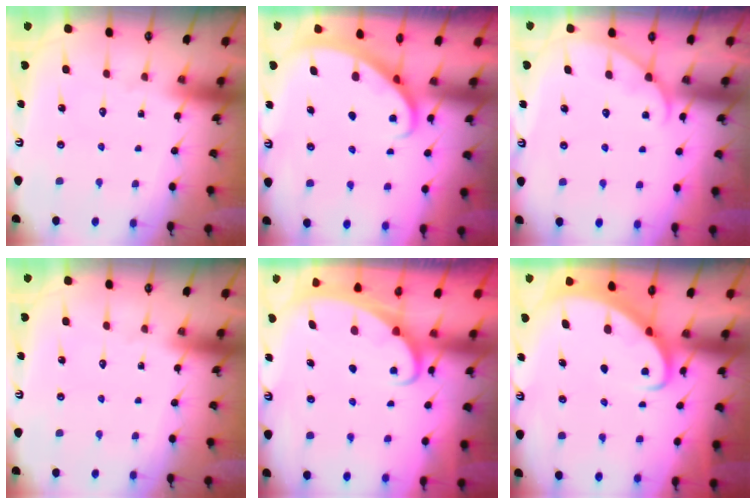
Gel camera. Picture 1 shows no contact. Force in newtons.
{"total": 2.3, "press": 2.3, "slide": 0.2}
{"total": 3.9, "press": 3.9, "slide": 0.4}
{"total": 0.0}
{"total": 2.2, "press": 2.2, "slide": 0.3}
{"total": 2.5, "press": 2.5, "slide": 0.3}